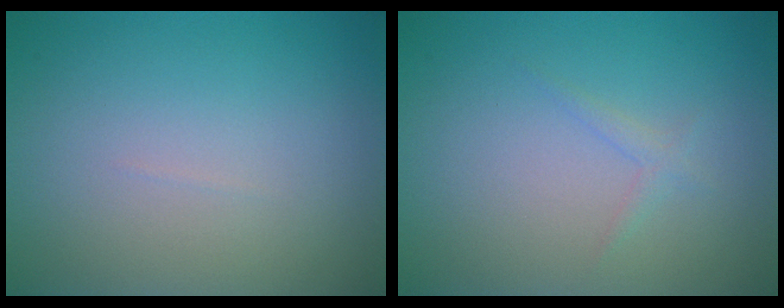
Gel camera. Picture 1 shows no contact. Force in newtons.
{"total": 0.8, "press": 0.8, "slide": 0.0}